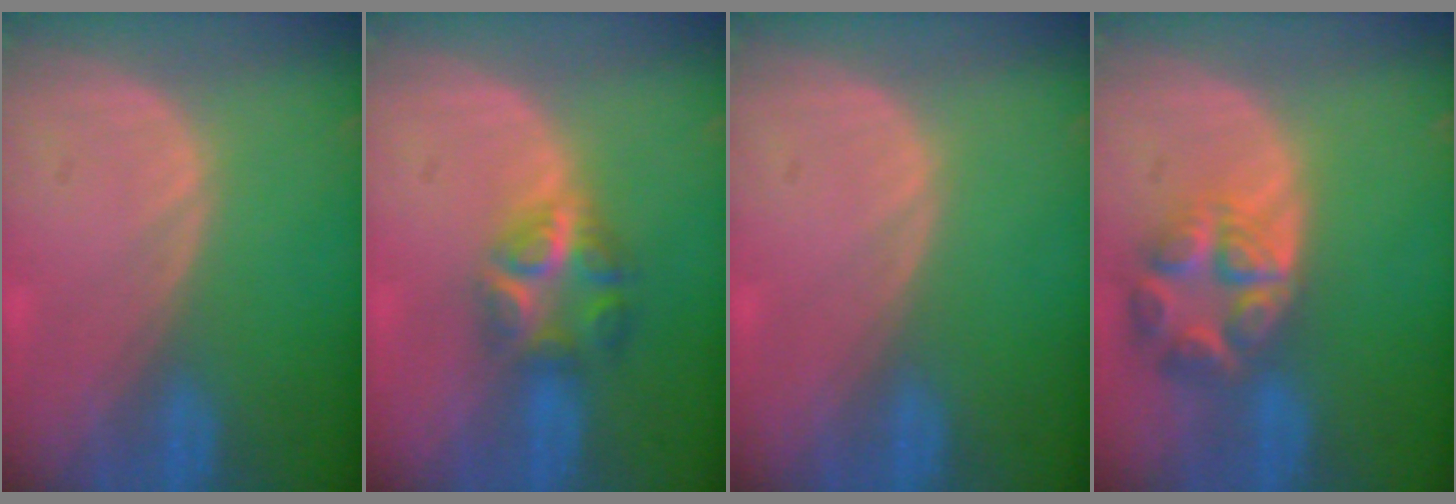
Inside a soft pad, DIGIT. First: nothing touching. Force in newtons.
{"total": 5.8, "press": 5.6, "slide": 1.5}
{"total": 0.0}
{"total": 7.7, "press": 6.8, "slide": 3.6}